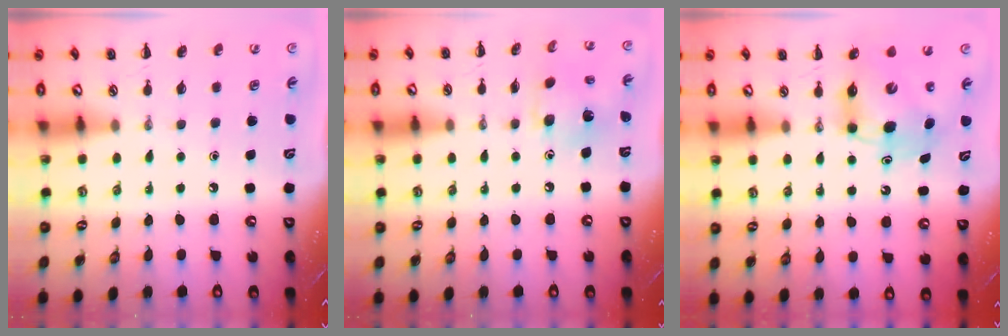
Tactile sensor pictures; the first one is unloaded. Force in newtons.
{"total": 5.7, "press": 5.7, "slide": 0.8}
{"total": 7.2, "press": 7.2, "slide": 0.9}